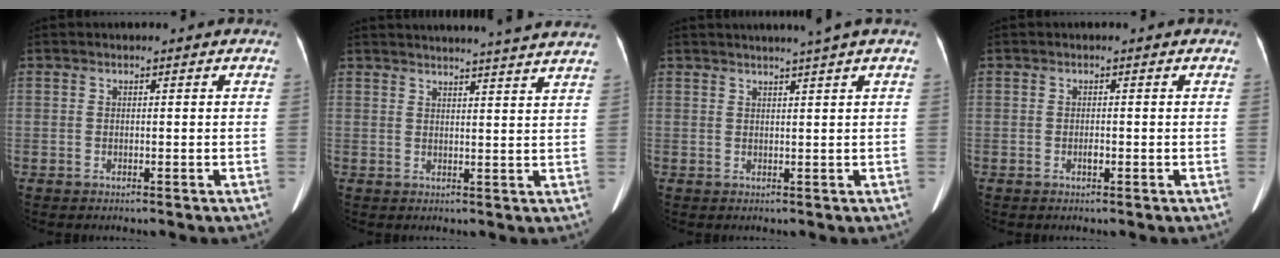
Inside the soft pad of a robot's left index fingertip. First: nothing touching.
{"total": 16.0, "force": [15.0, -1.1, 5.6], "torque": [-0.091, -0.024, 0.177]}
{"total": 4.2, "force": [3.3, -1.2, 2.3], "torque": [-0.031, 0.006, 0.045]}
{"total": 0.8, "force": [-0.3, 0.3, 0.6], "torque": [-0.015, 0.000, -0.004]}